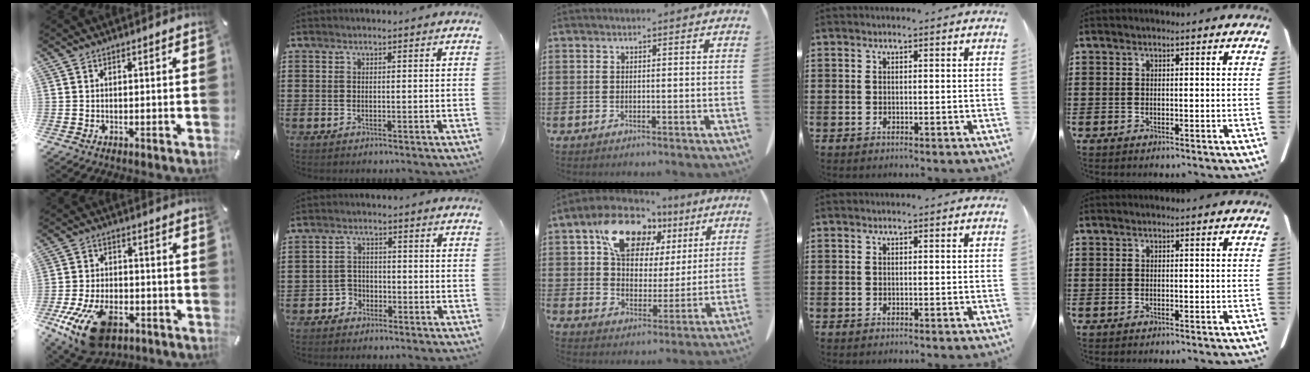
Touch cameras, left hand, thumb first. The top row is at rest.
{"thumb": {"total": 16.1, "force": [-8.0, 9.1, 10.7], "torque": [-0.205, 0.032, -0.133]}, "index": {"total": 2.4, "force": [-1.8, 1.7, 0.3], "torque": [-0.015, 0.004, -0.039]}, "middle": {"total": 13.6, "force": [7.9, 8.3, 7.3], "torque": [-0.147, -0.012, 0.146]}}